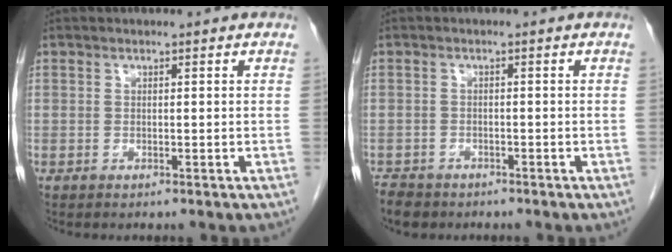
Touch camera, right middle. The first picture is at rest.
{"total": 4.0, "force": [-3.3, 2.0, 1.0], "torque": [-0.019, -0.003, -0.053]}